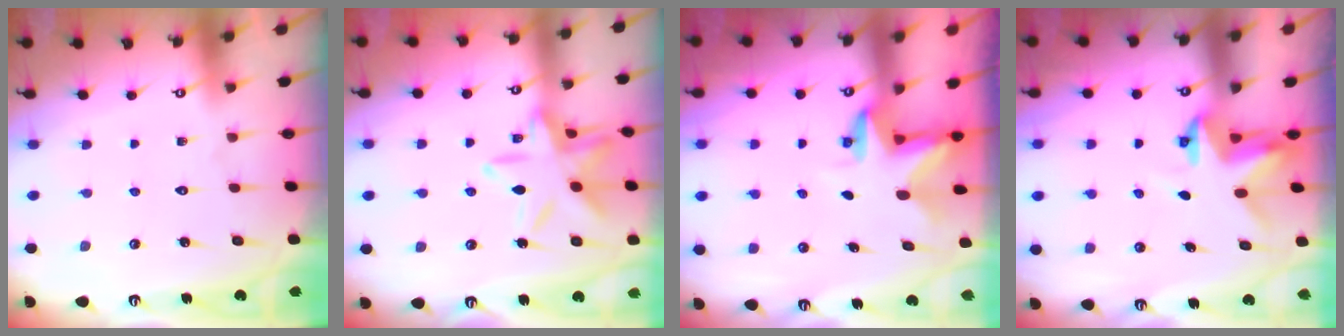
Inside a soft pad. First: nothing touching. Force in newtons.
{"total": 14.0, "press": 14.0, "slide": 0.8}
{"total": 2.9, "press": 2.9, "slide": 0.2}
{"total": 3.3, "press": 3.3, "slide": 0.2}